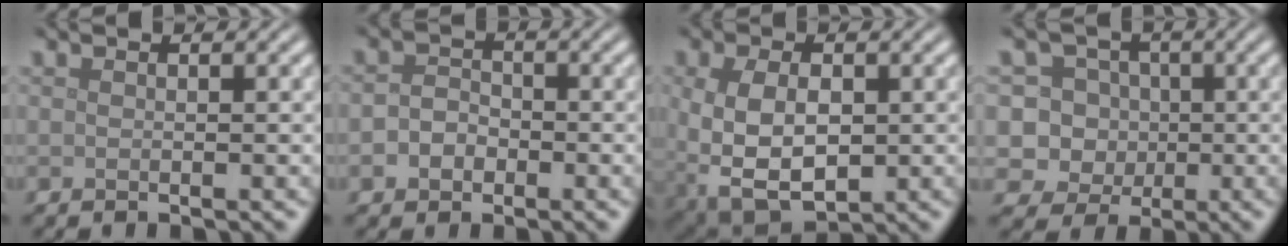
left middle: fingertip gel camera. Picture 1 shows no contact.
{"total": 2.3, "force": [-0.8, 1.9, 1.1], "torque": [-0.012, 0.000, -0.022]}
{"total": 8.0, "force": [-0.6, 5.2, 6.0], "torque": [-0.138, -0.021, 0.005]}
{"total": 6.6, "force": [0.4, 6.3, 2.1], "torque": [-0.033, 0.026, -0.017]}